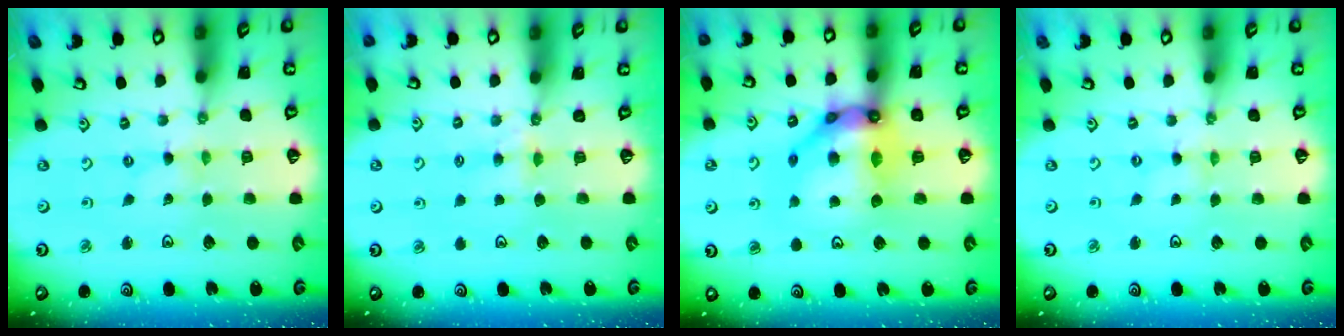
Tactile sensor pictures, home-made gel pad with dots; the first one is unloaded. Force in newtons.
{"total": 5.2, "press": 5.1, "slide": 0.7}
{"total": 15.0, "press": 14.8, "slide": 1.9}
{"total": 0.0}